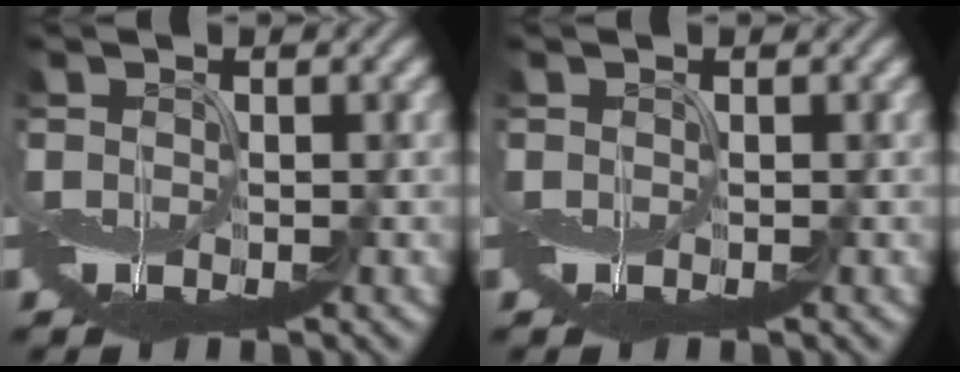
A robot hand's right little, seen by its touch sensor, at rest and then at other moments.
{"total": 0.0}